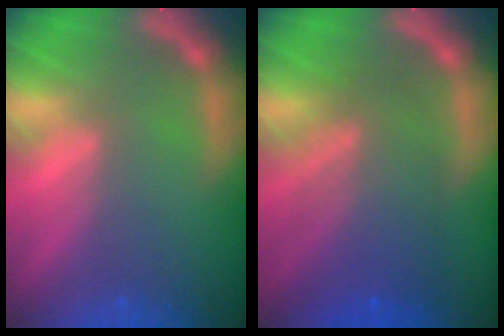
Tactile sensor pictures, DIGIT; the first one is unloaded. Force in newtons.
{"total": 7.5}